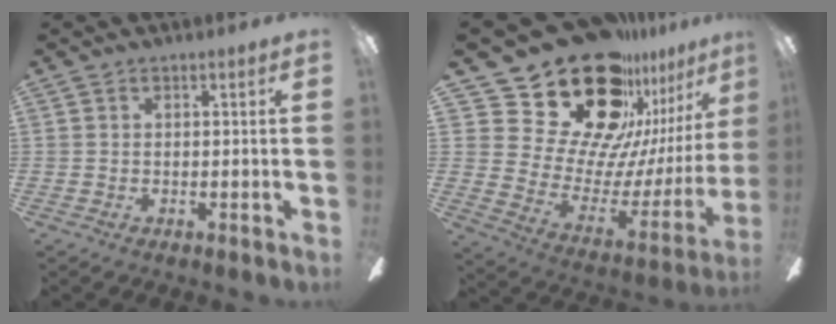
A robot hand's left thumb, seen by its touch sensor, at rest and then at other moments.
{"total": 32.1, "force": [21.9, 16.9, 16.3], "torque": [-0.266, -0.173, 0.429]}